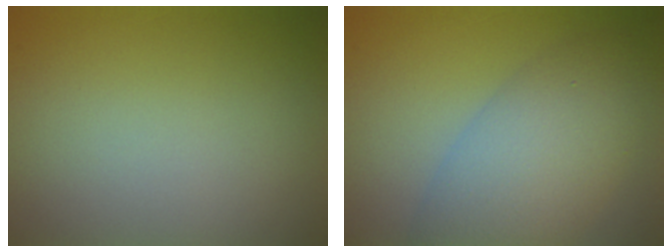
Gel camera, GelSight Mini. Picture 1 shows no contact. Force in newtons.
{"total": 7.0, "press": 7.0, "slide": 0.2}